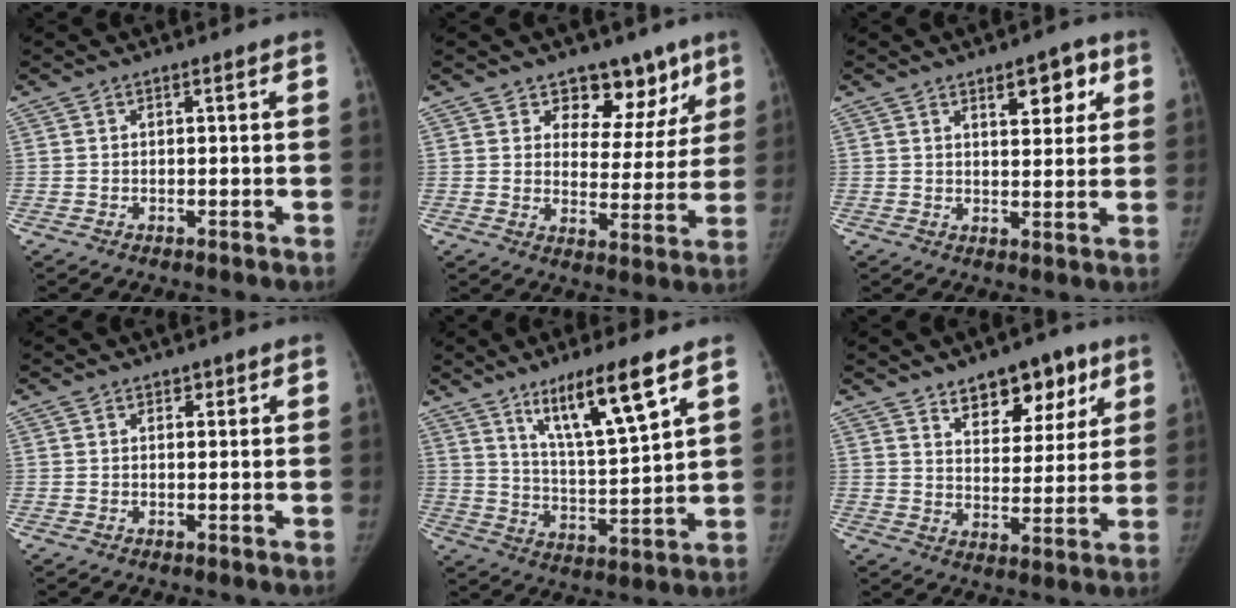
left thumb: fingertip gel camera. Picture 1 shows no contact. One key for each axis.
{"total": 11.5, "fx": 7.7, "fy": 7.4, "fz": 4.4, "tx": 0.008, "ty": -0.034, "tz": 0.106}
{"total": 6.8, "fx": 3.5, "fy": 3.3, "fz": 4.9, "tx": -0.041, "ty": -0.017, "tz": 0.046}
{"total": 1.1, "fx": 0.7, "fy": 0.7, "fz": 0.4, "tx": 0.004, "ty": -0.004, "tz": 0.008}
{"total": 13.5, "fx": 8.1, "fy": 2.0, "fz": 10.6, "tx": -0.178, "ty": -0.049, "tz": 0.149}
{"total": 11.9, "fx": 7.4, "fy": 6.6, "fz": 6.7, "tx": -0.049, "ty": -0.040, "tz": 0.113}